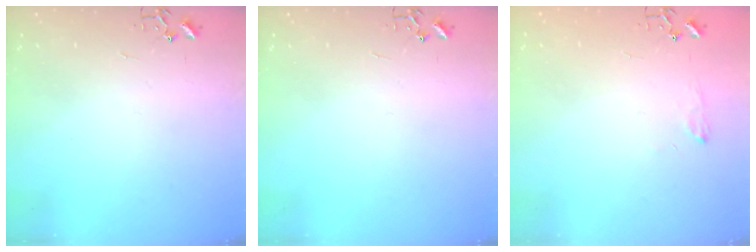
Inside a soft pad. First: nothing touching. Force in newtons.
{"total": 0.0}
{"total": 6.3, "press": 6.2, "slide": 0.8}